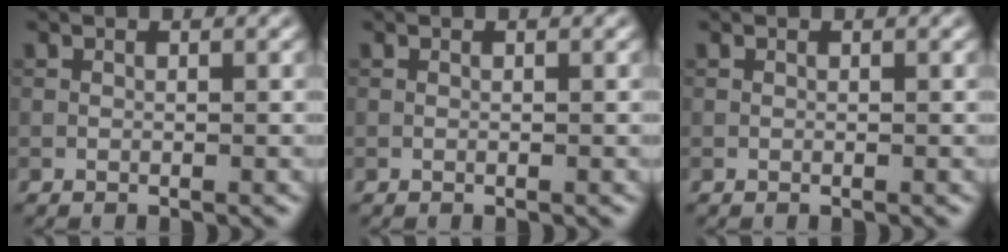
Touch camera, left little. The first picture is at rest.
{"total": 0.0}
{"total": 0.0}